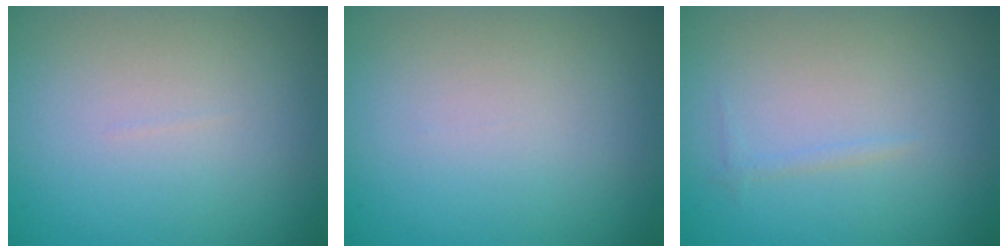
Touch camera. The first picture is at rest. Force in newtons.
{"total": 0.0}
{"total": 0.5, "press": 0.5, "slide": 0.1}